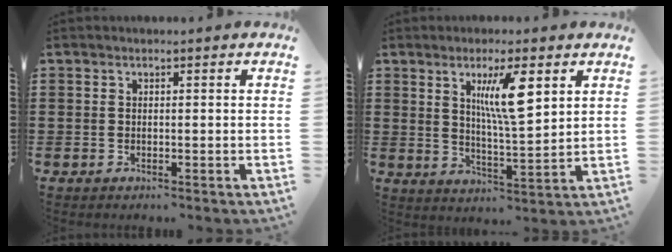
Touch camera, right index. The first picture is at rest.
{"total": 8.1, "force": [3.3, 1.7, 7.2], "torque": [-0.132, -0.001, 0.051]}